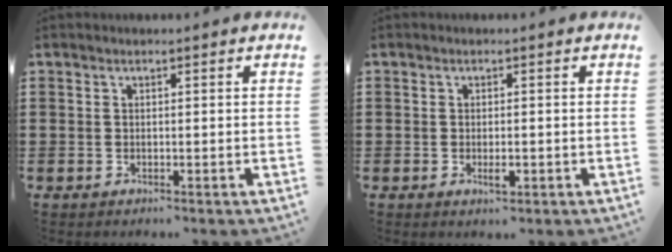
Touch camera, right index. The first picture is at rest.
{"total": 1.9, "force": [-0.5, 0.6, 1.7], "torque": [-0.030, -0.001, -0.009]}